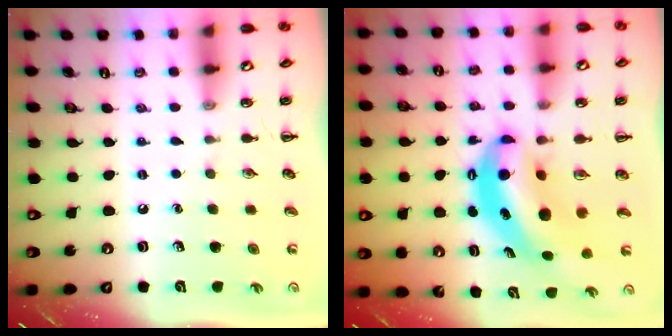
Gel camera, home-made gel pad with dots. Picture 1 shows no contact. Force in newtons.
{"total": 8.9, "press": 8.6, "slide": 2.1}